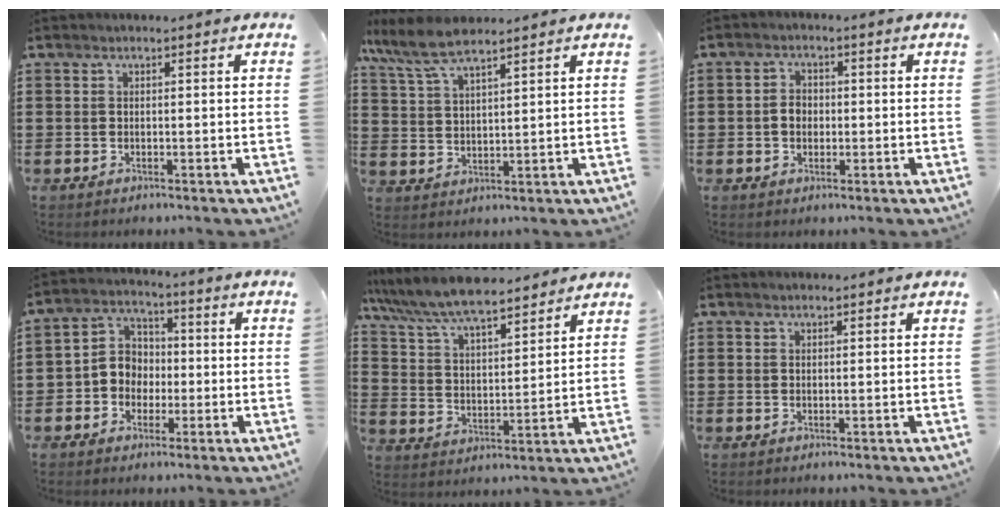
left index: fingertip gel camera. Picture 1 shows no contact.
{"total": 6.9, "force": [5.6, 1.5, 3.7], "torque": [-0.098, -0.014, 0.100]}
{"total": 2.7, "force": [-0.3, 2.2, 1.7], "torque": [-0.037, 0.006, -0.008]}
{"total": 5.5, "force": [-1.2, 5.1, 1.6], "torque": [-0.055, 0.015, -0.029]}
{"total": 8.3, "force": [7.5, 1.3, 3.5], "torque": [-0.097, -0.031, 0.133]}
{"total": 0.6, "force": [0.6, 0.2, 0.0], "torque": [-0.002, 0.001, 0.011]}